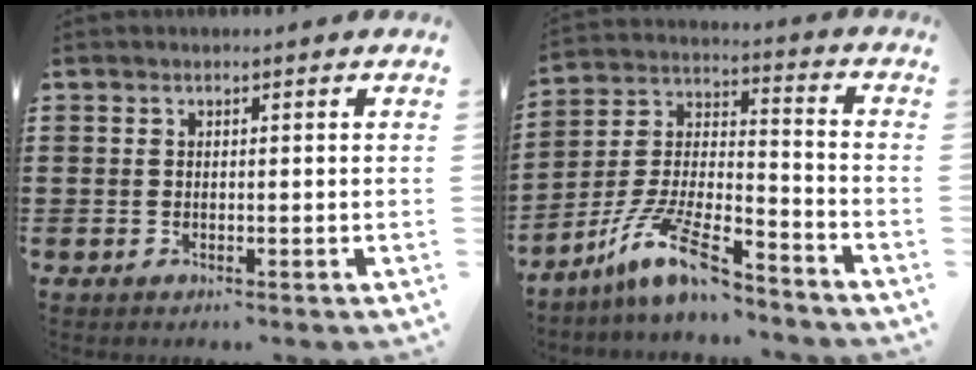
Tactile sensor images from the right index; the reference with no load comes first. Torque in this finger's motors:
{"motor_torque": [0.53, 0.80, 0.75, 0.21]}